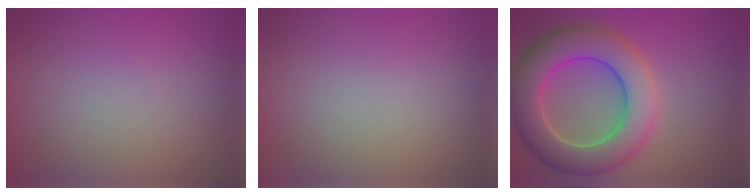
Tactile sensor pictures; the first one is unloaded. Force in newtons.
{"total": 0.0}
{"total": 9.8, "press": 9.8, "slide": 0.7}